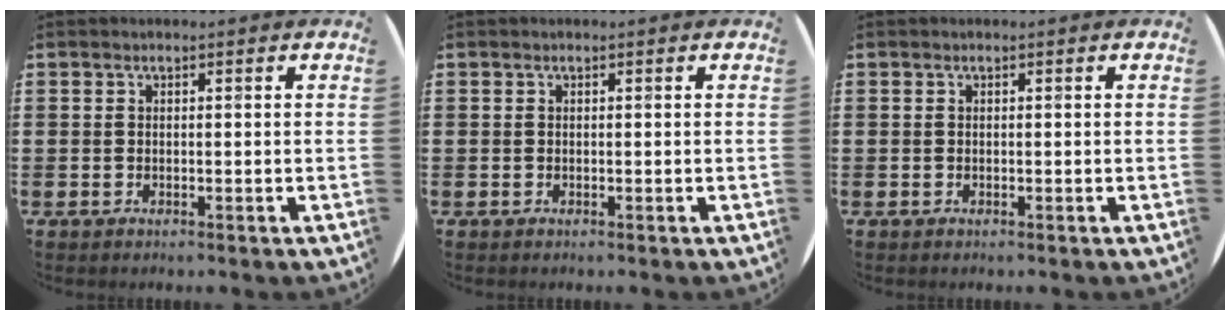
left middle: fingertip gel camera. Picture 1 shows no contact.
{"total": 0.0}
{"total": 0.0}